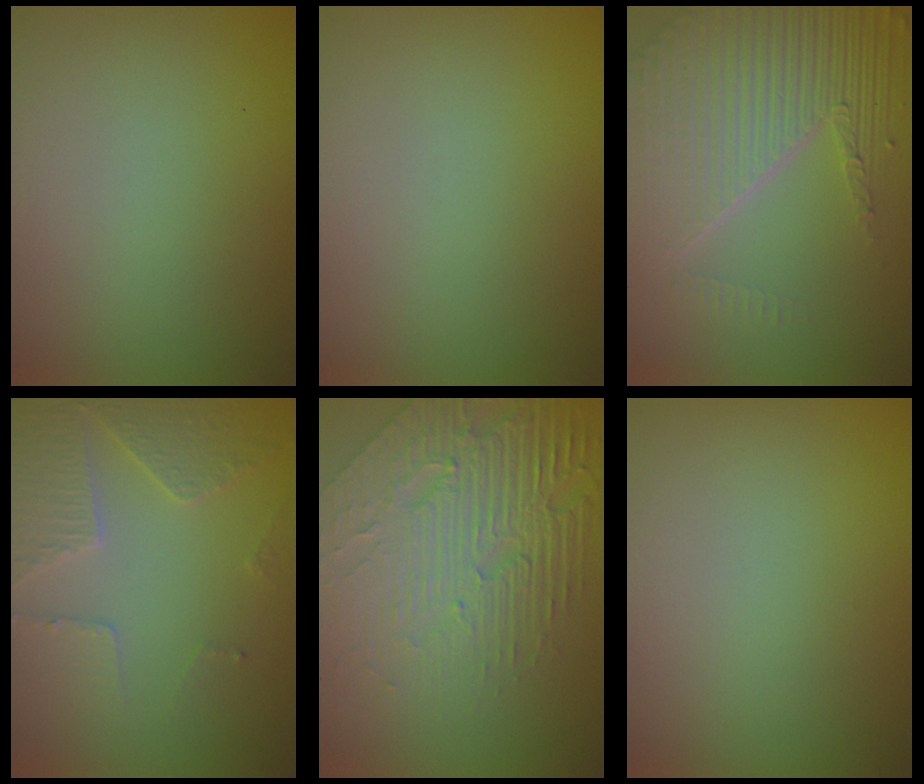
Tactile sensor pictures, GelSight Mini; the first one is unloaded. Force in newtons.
{"total": 0.0}
{"total": 8.0, "press": 5.5, "slide": 5.9}
{"total": 4.4, "press": 3.3, "slide": 2.9}
{"total": 8.4, "press": 5.7, "slide": 6.2}
{"total": 0.0}